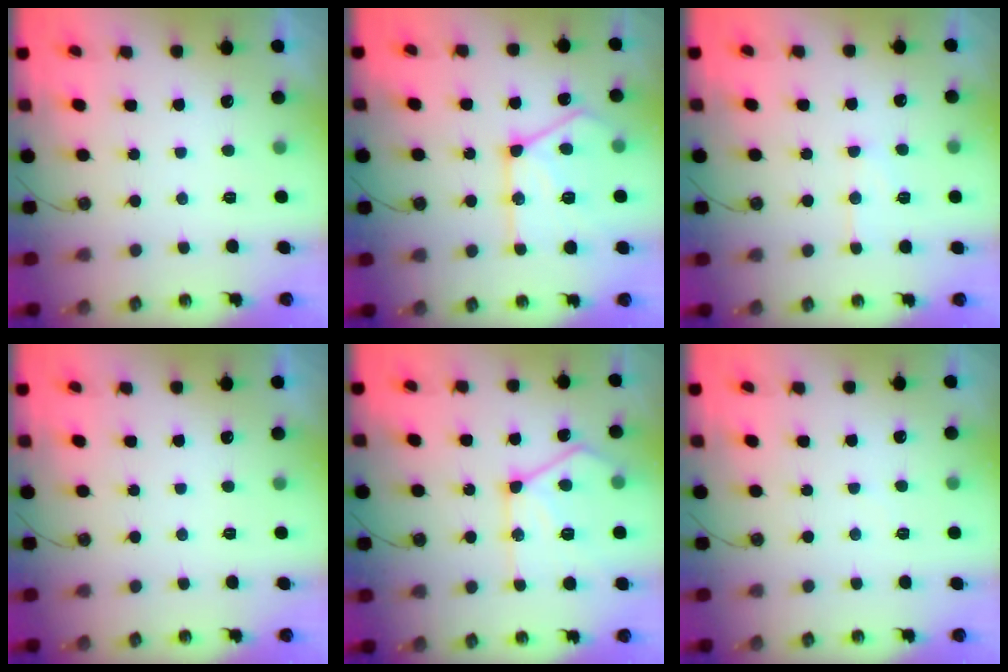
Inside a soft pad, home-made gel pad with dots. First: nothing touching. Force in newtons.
{"total": 17.5, "press": 17.5, "slide": 1.4}
{"total": 7.2, "press": 7.2, "slide": 0.6}
{"total": 0.0}
{"total": 15.7, "press": 15.6, "slide": 1.5}
{"total": 3.2, "press": 3.2, "slide": 0.5}